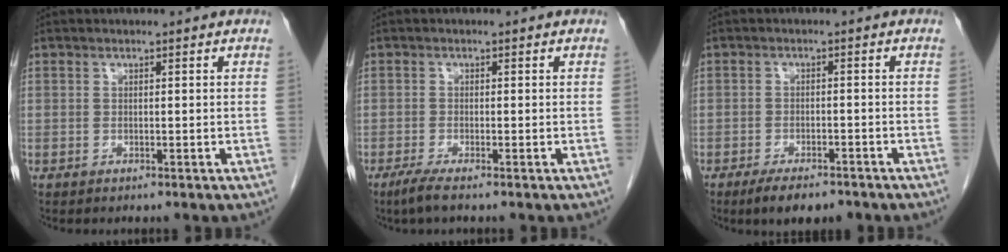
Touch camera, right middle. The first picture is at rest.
{"total": 2.3, "force": [-1.6, -0.1, 1.6], "torque": [-0.042, -0.009, -0.037]}
{"total": 5.5, "force": [-4.2, 1.7, 3.1], "torque": [-0.049, -0.004, -0.067]}